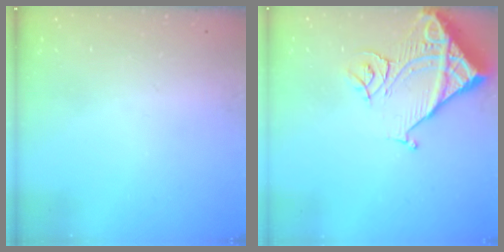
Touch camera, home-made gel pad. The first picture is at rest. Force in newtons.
{"total": 12.1, "press": 12.0, "slide": 1.6}